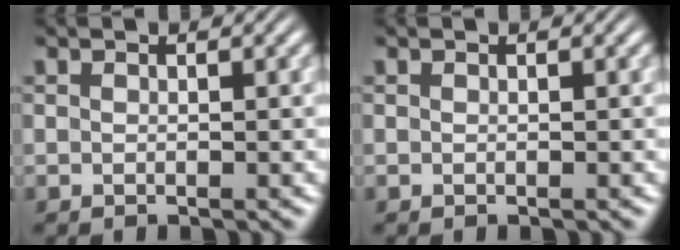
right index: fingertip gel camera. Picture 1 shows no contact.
{"total": 0.0}